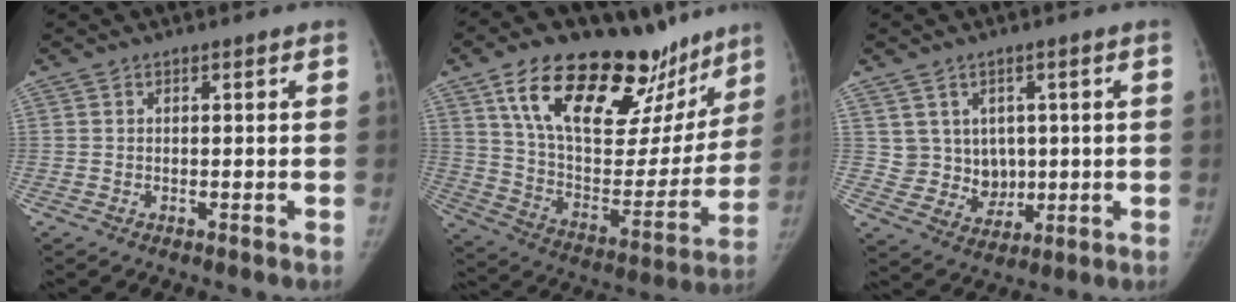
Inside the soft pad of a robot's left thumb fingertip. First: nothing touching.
{"total": 32.7, "force": [19.9, 15.5, 20.7], "torque": [-0.276, -0.037, 0.321]}
{"total": 7.4, "force": [1.7, 6.7, 2.8], "torque": [-0.007, -0.010, 0.044]}